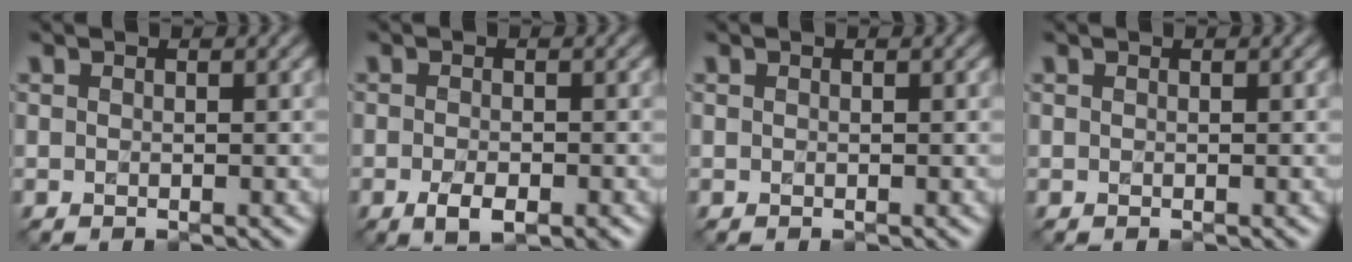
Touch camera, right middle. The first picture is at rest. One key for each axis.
{"total": 3.0, "fx": -1.7, "fy": 1.1, "fz": 2.2, "tx": -0.037, "ty": -0.010, "tz": -0.028}
{"total": 0.0}
{"total": 0.0}